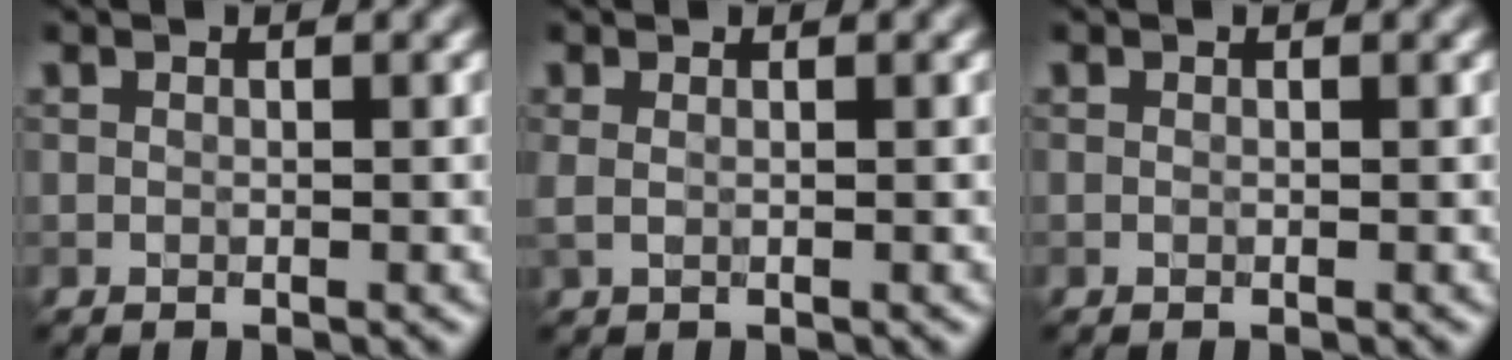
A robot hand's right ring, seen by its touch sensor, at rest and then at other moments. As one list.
[{"total": 0.9, "force": [0.3, 0.3, 0.8], "torque": [-0.015, 0.000, 0.002]}, {"total": 0.0}]